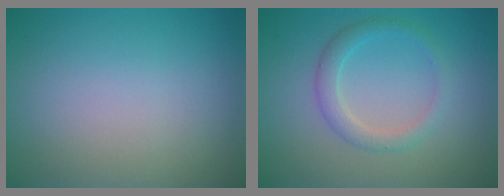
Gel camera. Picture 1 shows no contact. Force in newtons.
{"total": 2.2, "press": 2.2, "slide": 0.0}